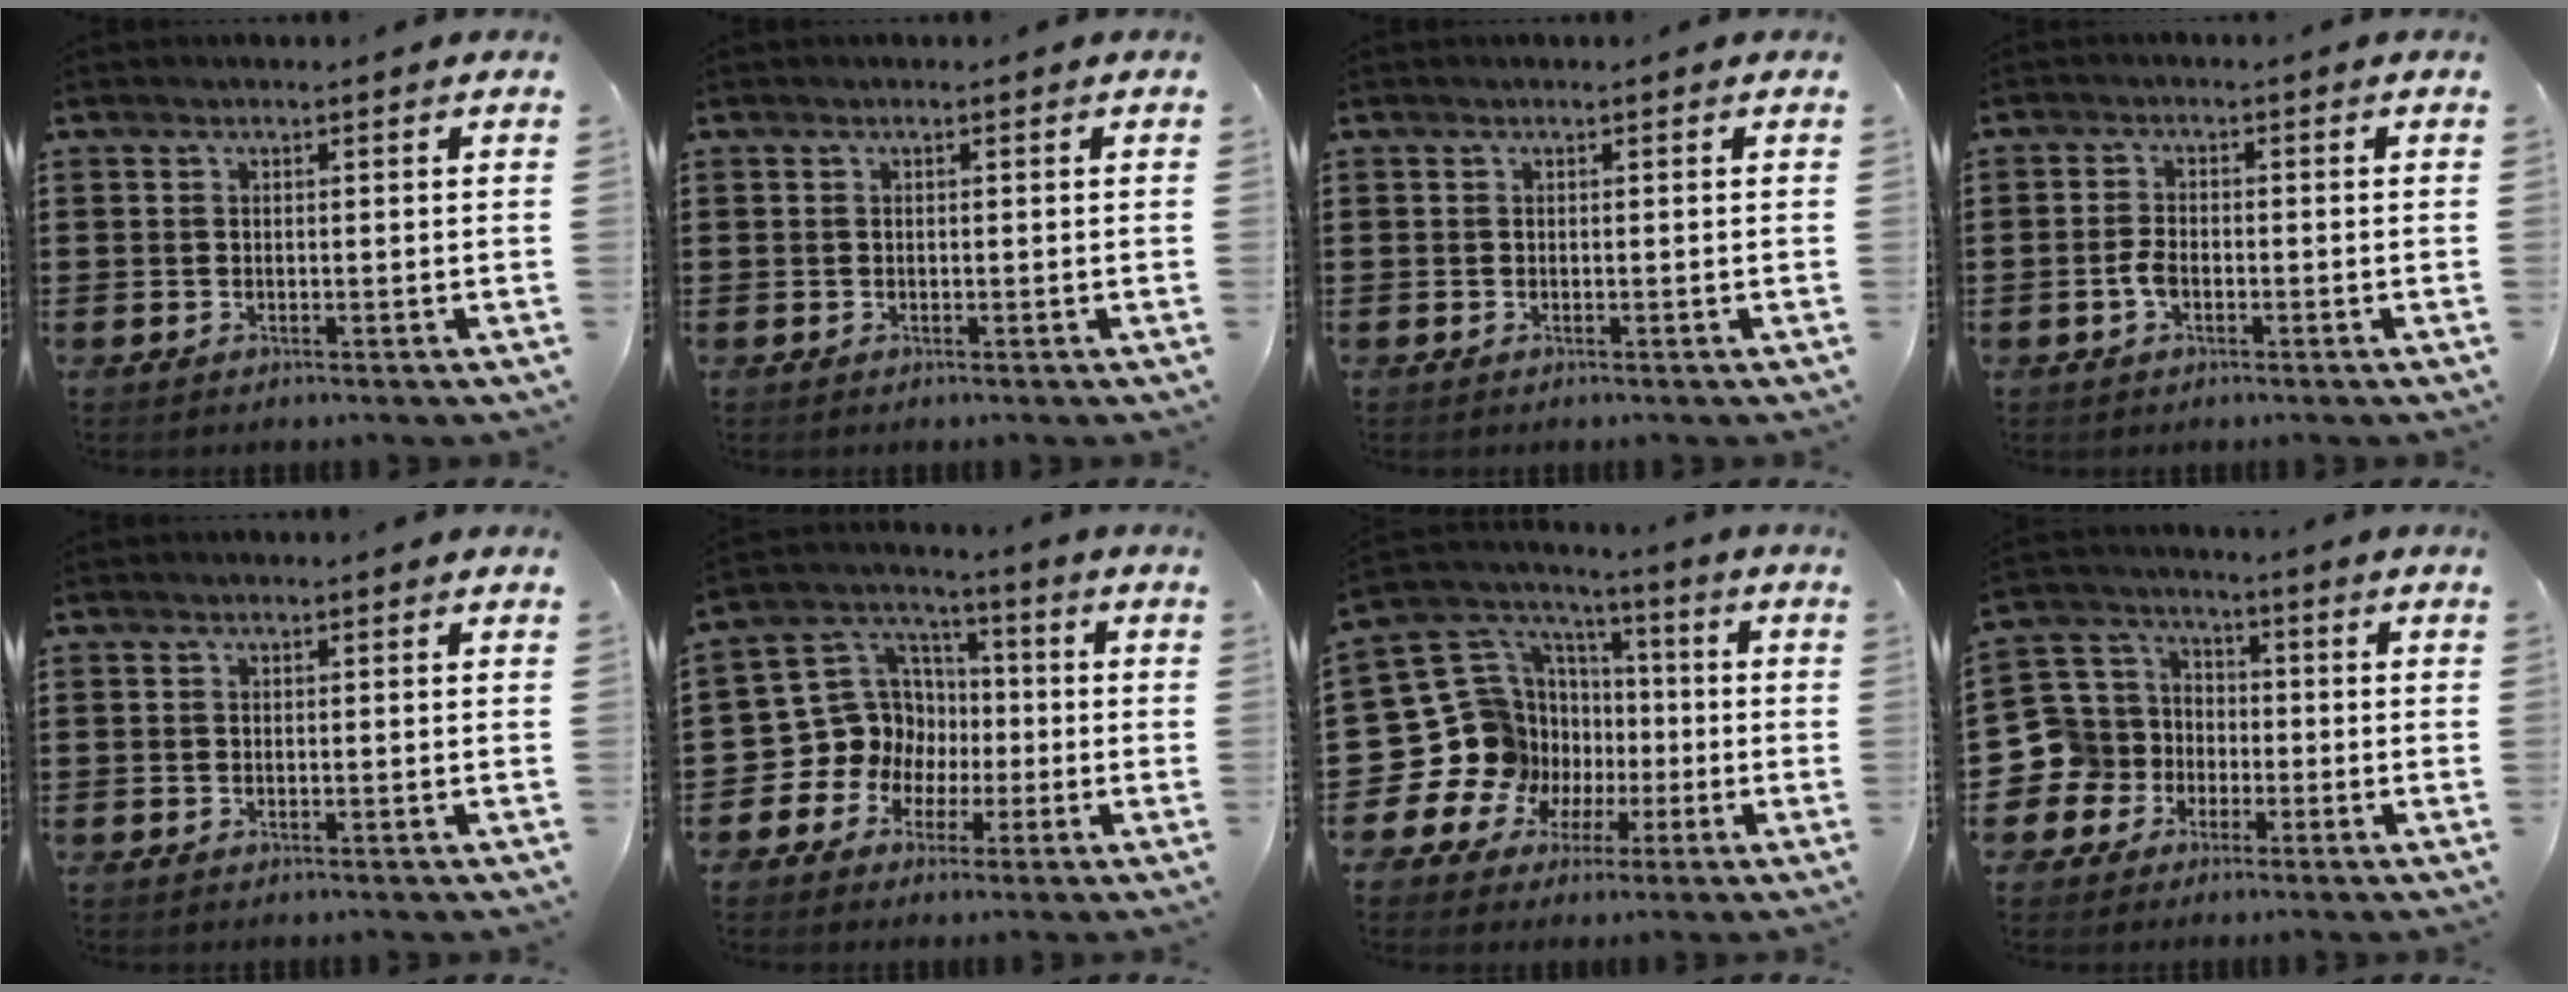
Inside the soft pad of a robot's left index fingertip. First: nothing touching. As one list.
[{"total": 0.0}, {"total": 0.0}, {"total": 2.8, "force": [-0.9, 1.4, 2.2], "torque": [-0.064, -0.005, -0.023]}, {"total": 0.0}, {"total": 10.1, "force": [-0.8, 9.9, 1.9], "torque": [-0.096, -0.003, -0.012]}, {"total": 15.1, "force": [-2.8, 14.1, 4.5], "torque": [-0.161, -0.018, -0.015]}, {"total": 8.5, "force": [-2.5, 8.1, 1.1], "torque": [-0.090, 0.007, -0.054]}]